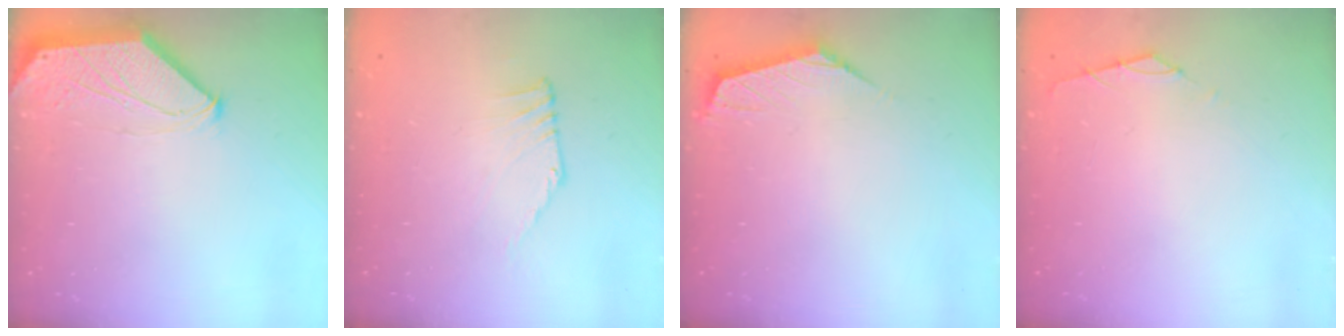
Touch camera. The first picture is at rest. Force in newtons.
{"total": 0.5, "press": 0.2, "slide": 0.5}
{"total": 1.0, "press": 0.9, "slide": 0.3}
{"total": 0.7, "press": 0.6, "slide": 0.4}